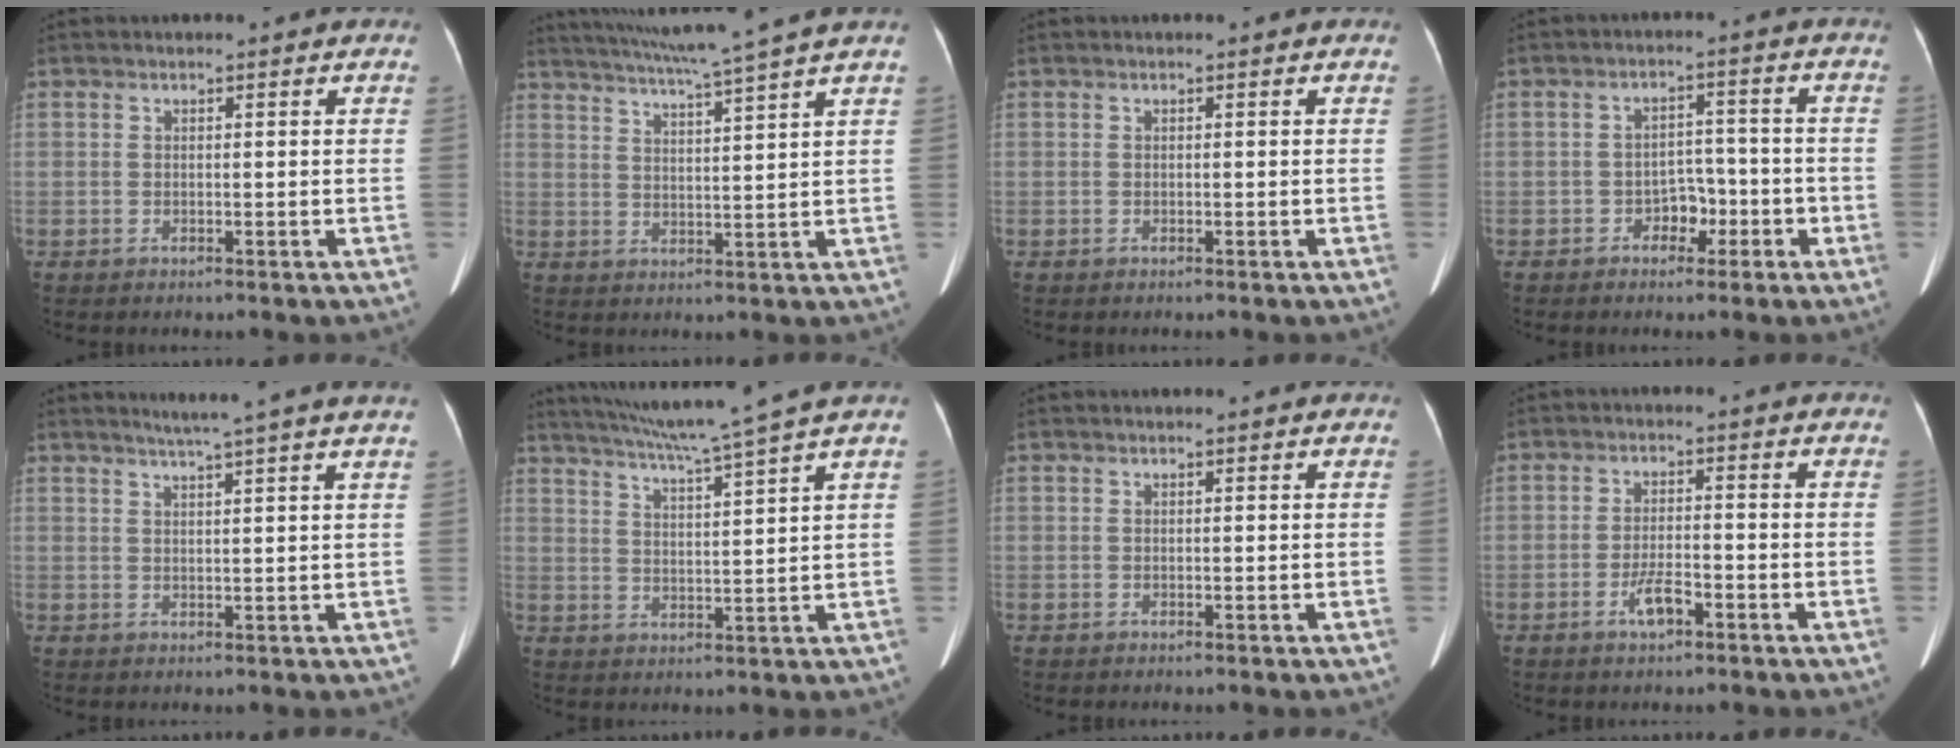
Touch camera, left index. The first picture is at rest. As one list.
[{"total": 11.2, "force": [9.5, -2.3, 5.5], "torque": [-0.098, -0.004, 0.141]}, {"total": 0.0}, {"total": 4.1, "force": [-2.2, 2.8, 2.1], "torque": [-0.027, 0.018, -0.034]}, {"total": 6.8, "force": [5.6, -1.6, 3.4], "torque": [-0.048, 0.008, 0.067]}, {"total": 11.2, "force": [9.5, -2.5, 5.5], "torque": [-0.096, -0.008, 0.146]}, {"total": 0.6, "force": [0.6, 0.0, 0.2], "torque": [-0.003, 0.006, 0.006]}, {"total": 3.5, "force": [-2.1, 1.0, 2.7], "torque": [-0.054, 0.001, -0.039]}]